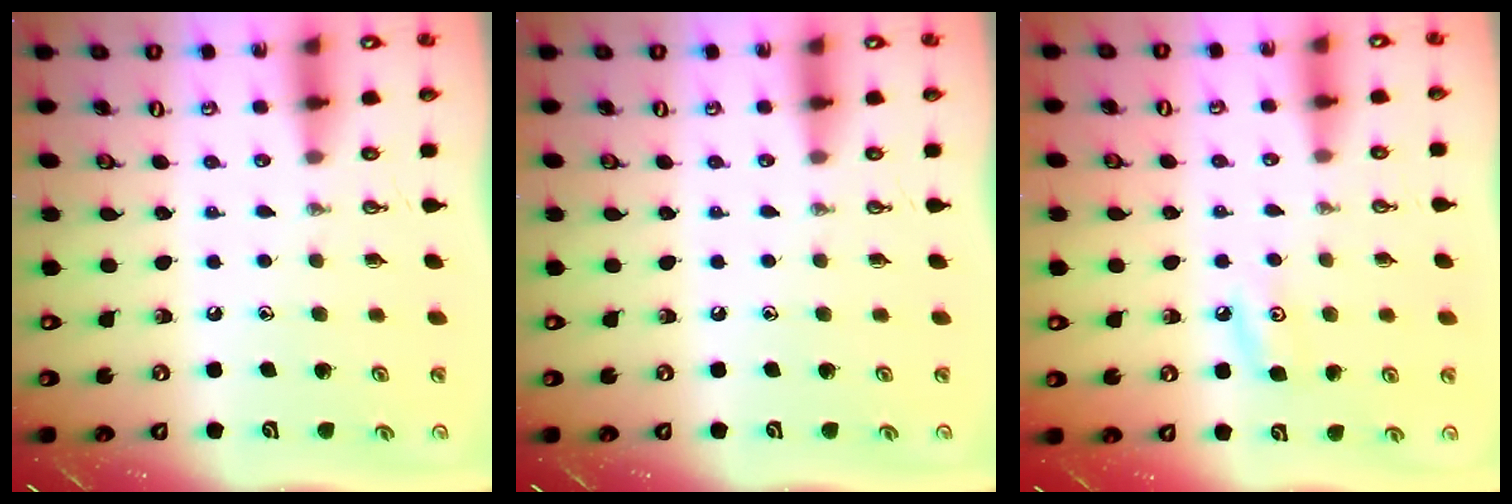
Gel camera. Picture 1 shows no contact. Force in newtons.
{"total": 0.0}
{"total": 5.1, "press": 5.1, "slide": 0.5}